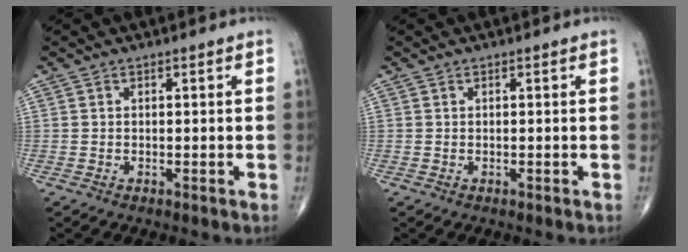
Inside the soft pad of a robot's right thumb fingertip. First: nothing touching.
{"total": 0.0}